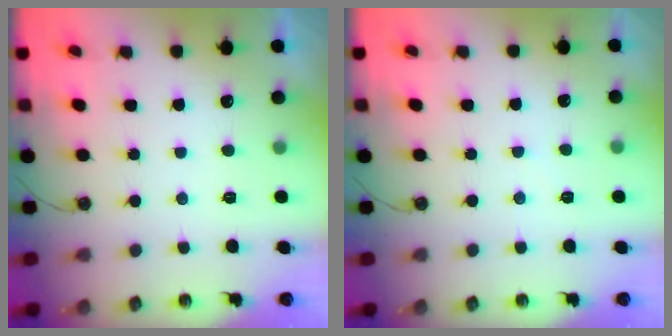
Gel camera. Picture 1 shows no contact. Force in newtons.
{"total": 1.9, "press": 1.9, "slide": 0.3}